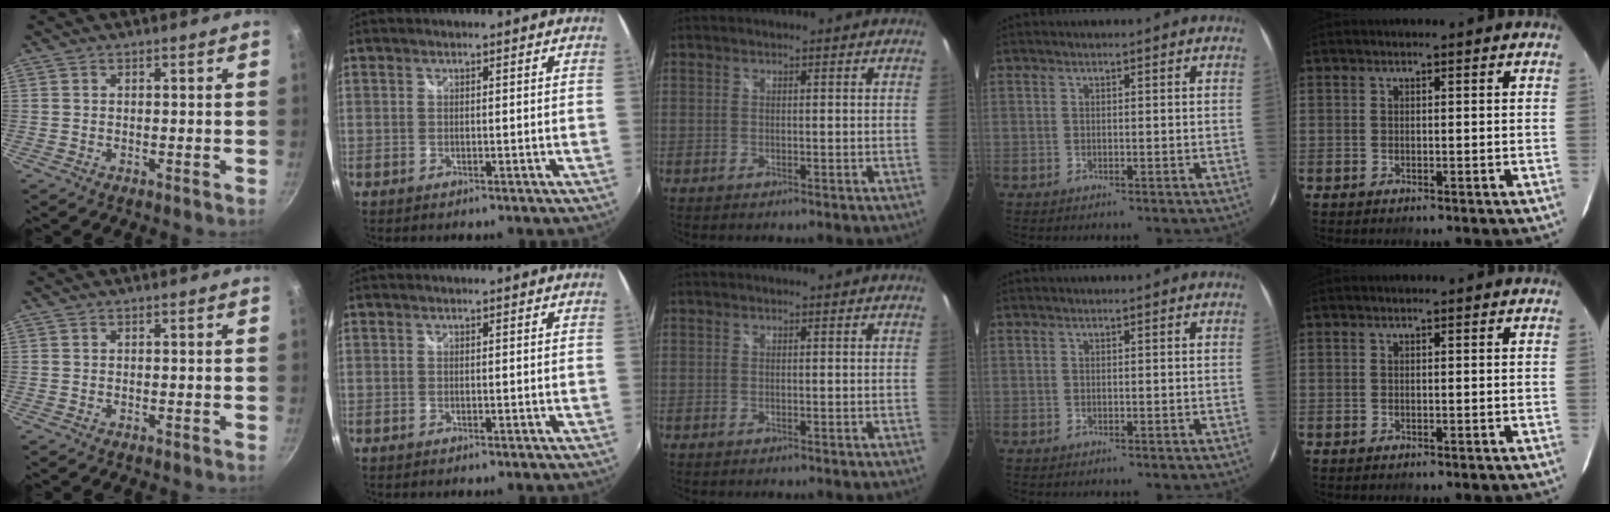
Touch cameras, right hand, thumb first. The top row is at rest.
{}